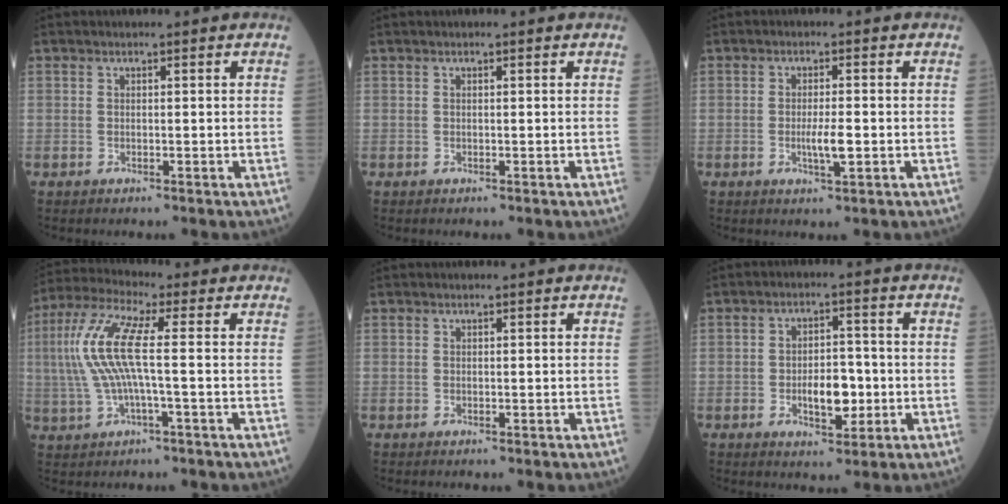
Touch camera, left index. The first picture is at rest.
{"total": 0.0}
{"total": 3.3, "force": [-0.7, 0.4, 3.2], "torque": [-0.064, -0.004, -0.011]}
{"total": 9.8, "force": [0.4, 1.3, 9.7], "torque": [-0.224, 0.025, 0.001]}
{"total": 0.0}
{"total": 6.1, "force": [-1.4, 2.9, 5.2], "torque": [-0.087, 0.005, -0.017]}